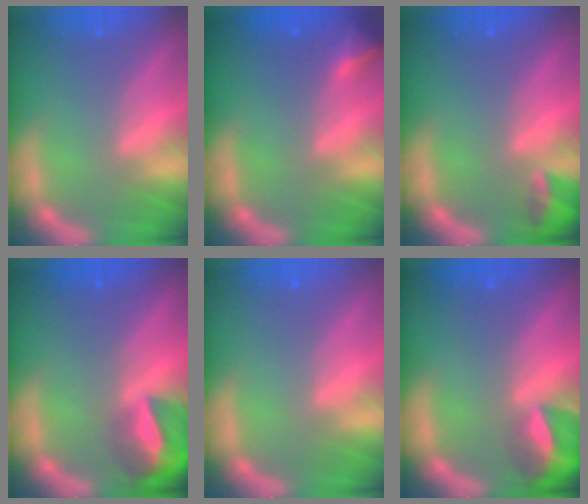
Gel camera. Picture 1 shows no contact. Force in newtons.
{"total": 1.9}
{"total": 2.4}
{"total": 7.9}
{"total": 0.0}
{"total": 6.0}